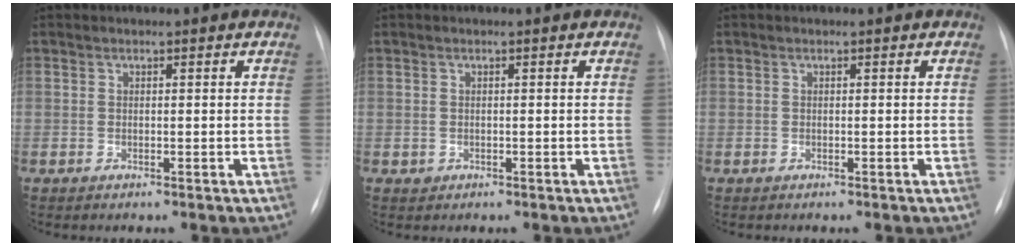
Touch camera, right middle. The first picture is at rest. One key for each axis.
{"total": 0.7, "fx": -0.2, "fy": 0.7, "fz": 0.1, "tx": 0.000, "ty": 0.003, "tz": -0.002}
{"total": 0.0}